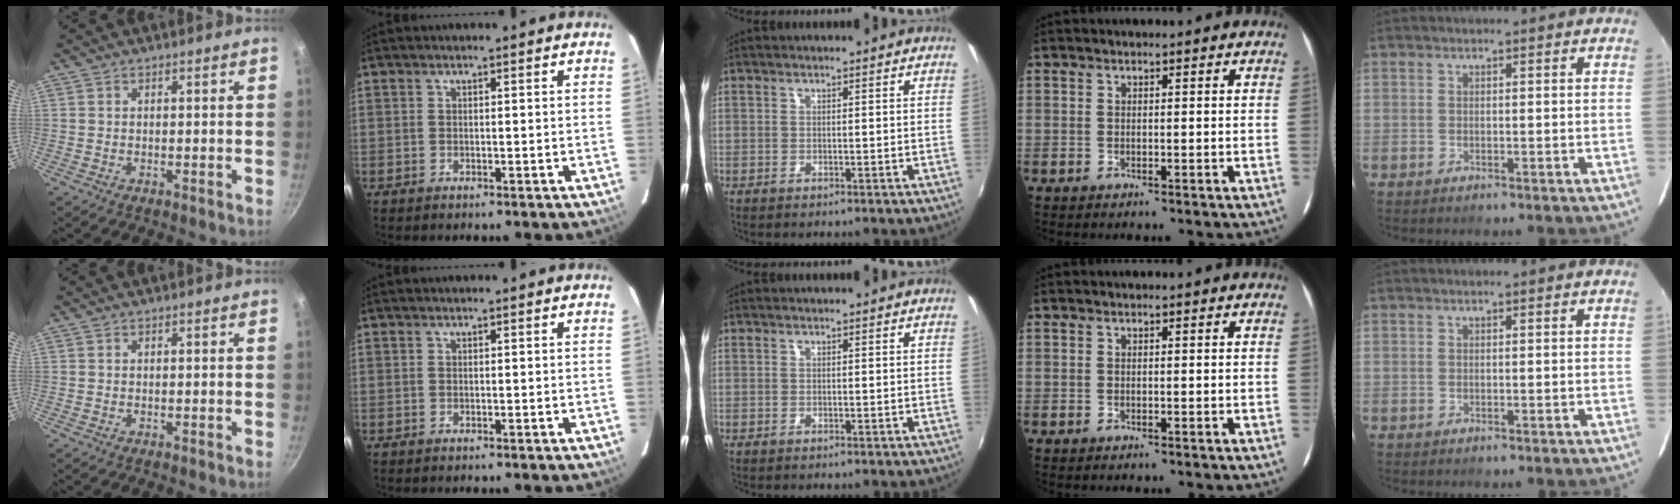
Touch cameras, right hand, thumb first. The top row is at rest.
{}